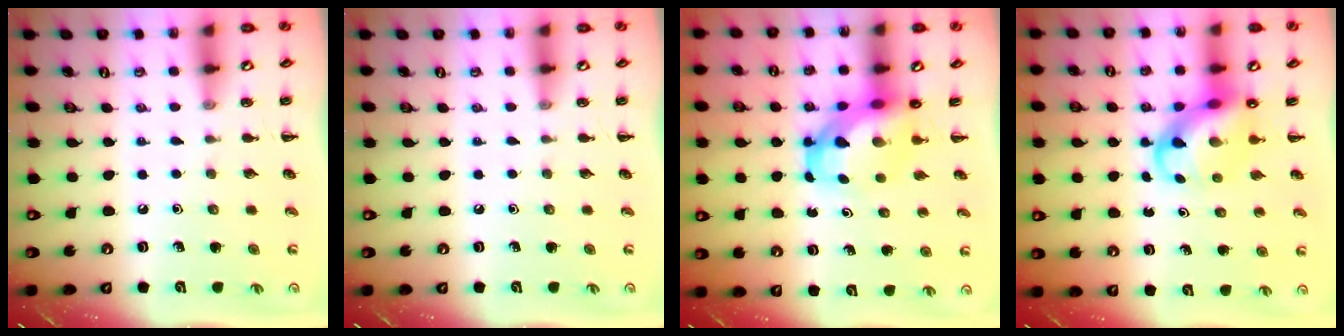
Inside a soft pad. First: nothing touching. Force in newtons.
{"total": 0.0}
{"total": 5.6, "press": 5.5, "slide": 1.5}
{"total": 8.7, "press": 8.3, "slide": 2.5}